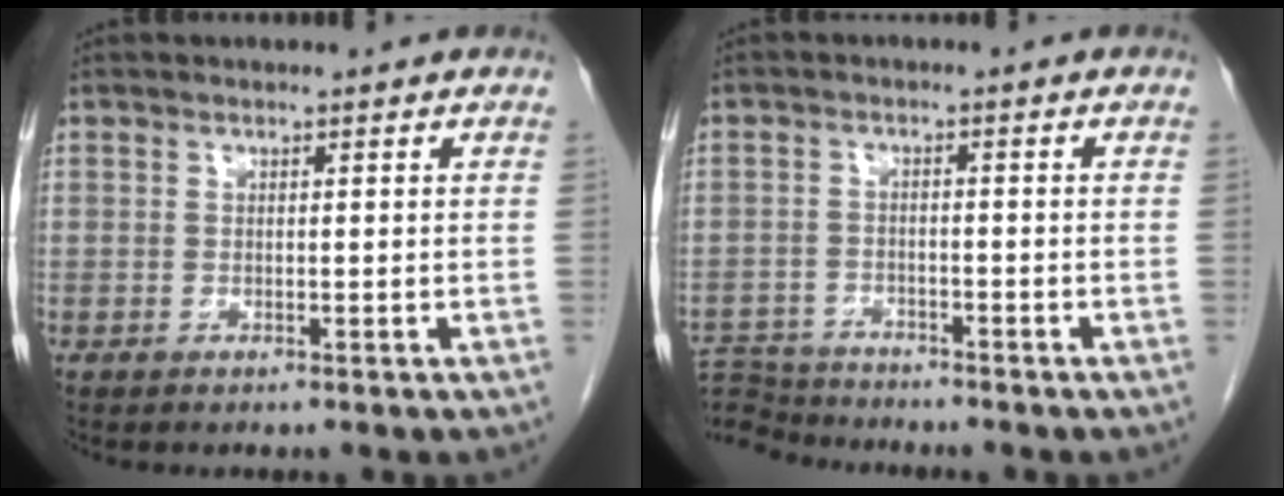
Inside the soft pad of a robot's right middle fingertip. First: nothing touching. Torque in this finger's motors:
{"motor_torque": [0.05, 0.19, -0.06, -0.02]}